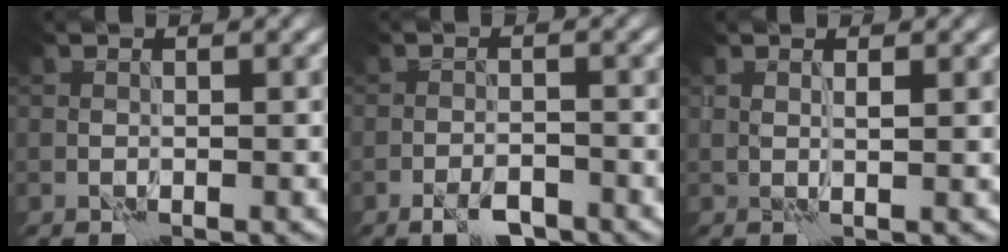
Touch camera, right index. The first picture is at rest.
{"total": 2.3, "force": [-1.7, 0.8, 1.4], "torque": [-0.022, 0.000, -0.033]}
{"total": 1.2, "force": [0.8, 0.0, 0.9], "torque": [-0.015, -0.006, 0.018]}